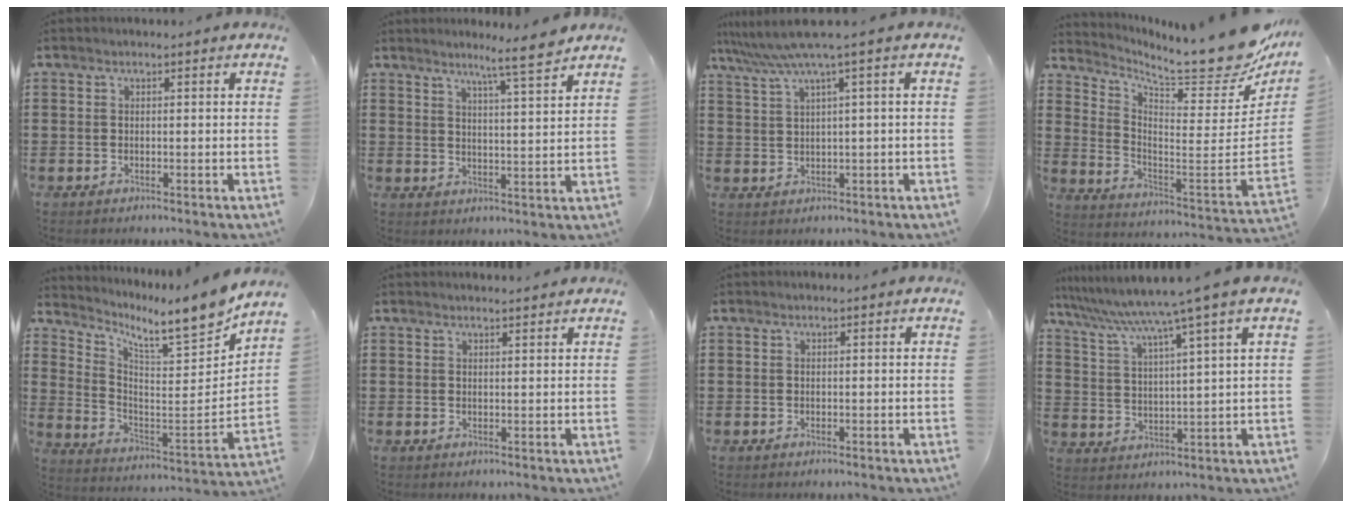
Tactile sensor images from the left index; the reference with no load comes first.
{"total": 6.4, "force": [5.3, -0.6, 3.6], "torque": [-0.067, -0.024, 0.086]}
{"total": 4.9, "force": [2.3, -0.7, 4.3], "torque": [-0.097, -0.018, 0.034]}
{"total": 11.0, "force": [9.5, 1.3, 5.5], "torque": [-0.104, -0.091, 0.154]}
{"total": 8.7, "force": [7.9, 0.7, 3.5], "torque": [-0.075, -0.084, 0.121]}
{"total": 1.3, "force": [1.3, 0.0, 0.3], "torque": [-0.007, -0.002, 0.025]}
{"total": 0.0}
{"total": 7.0, "force": [5.4, -1.5, 4.2], "torque": [-0.103, -0.039, 0.083]}